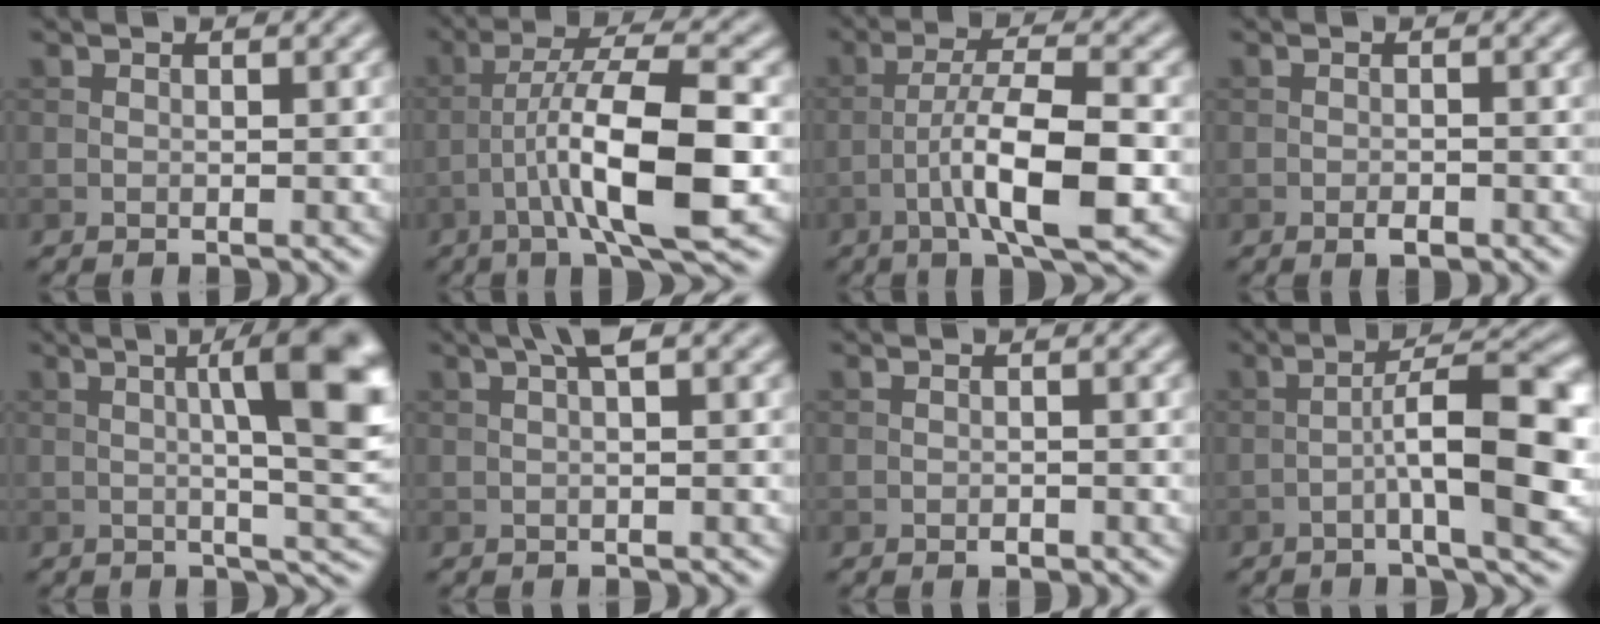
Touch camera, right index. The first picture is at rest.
{"total": 9.7, "force": [-2.8, 2.0, 9.1], "torque": [-0.149, 0.017, -0.053]}
{"total": 8.2, "force": [-2.8, 1.8, 7.5], "torque": [-0.125, 0.012, -0.054]}
{"total": 1.3, "force": [-0.7, 0.4, 1.0], "torque": [-0.018, -0.002, -0.013]}
{"total": 11.0, "force": [1.7, 2.5, 10.5], "torque": [-0.126, 0.009, 0.024]}
{"total": 2.2, "force": [0.9, 0.2, 2.0], "torque": [-0.034, 0.009, 0.015]}
{"total": 0.7, "force": [-0.4, 0.3, 0.5], "torque": [-0.010, 0.000, -0.007]}
{"total": 8.5, "force": [-1.9, 1.8, 8.0], "torque": [-0.118, 0.020, -0.036]}